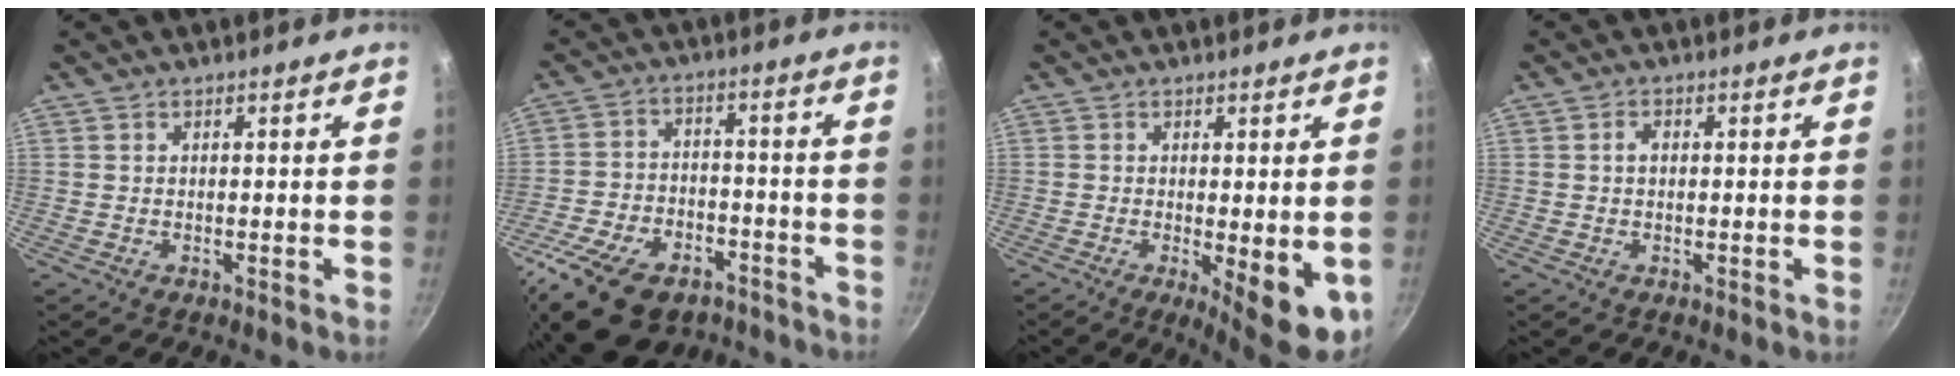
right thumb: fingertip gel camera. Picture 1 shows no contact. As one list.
[{"total": 19.1, "force": [-12.3, 10.9, 9.8], "torque": [-0.160, 0.052, -0.200]}, {"total": 8.6, "force": [-1.7, 2.6, 8.0], "torque": [-0.089, -0.008, -0.010]}, {"total": 1.8, "force": [0.2, 1.2, 1.3], "torque": [-0.020, 0.006, 0.001]}]